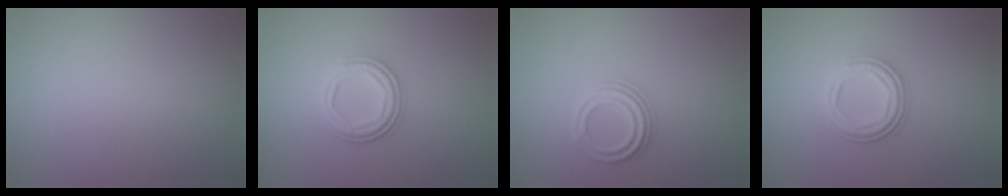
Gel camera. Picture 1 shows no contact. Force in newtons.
{"total": 3.6, "press": 3.0, "slide": 2.0}
{"total": 2.3, "press": 2.2, "slide": 0.8}
{"total": 3.6, "press": 3.0, "slide": 2.0}